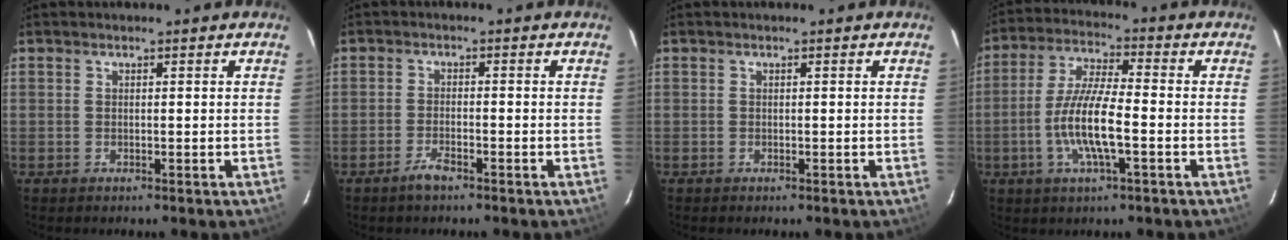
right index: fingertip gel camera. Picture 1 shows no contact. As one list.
[{"total": 2.9, "force": [-2.2, 0.7, 1.7], "torque": [-0.044, -0.001, -0.042]}, {"total": 0.0}, {"total": 10.7, "force": [-3.0, 2.0, 10.1], "torque": [-0.205, -0.001, -0.060]}]